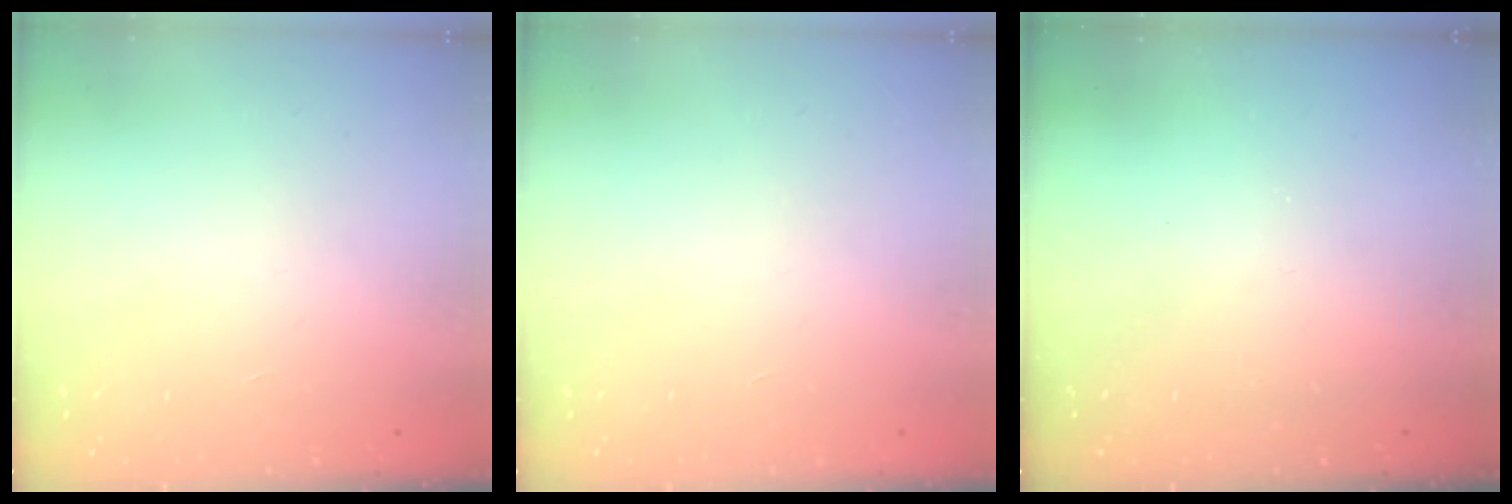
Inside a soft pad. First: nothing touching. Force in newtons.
{"total": 0.0}
{"total": 0.0}